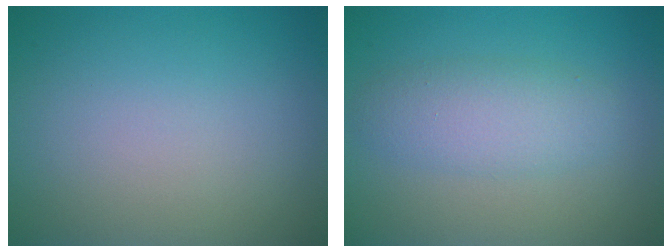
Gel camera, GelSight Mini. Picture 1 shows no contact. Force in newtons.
{"total": 3.4, "press": 3.4, "slide": 0.2}